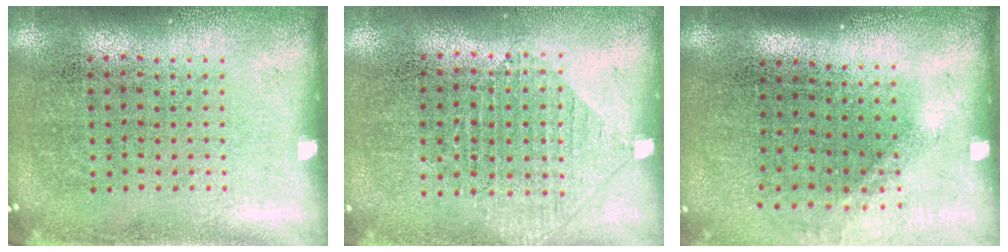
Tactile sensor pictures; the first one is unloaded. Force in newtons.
{"total": 0.9, "press": 0.9, "slide": 0.2}
{"total": 1.3, "press": 0.9, "slide": 0.9}